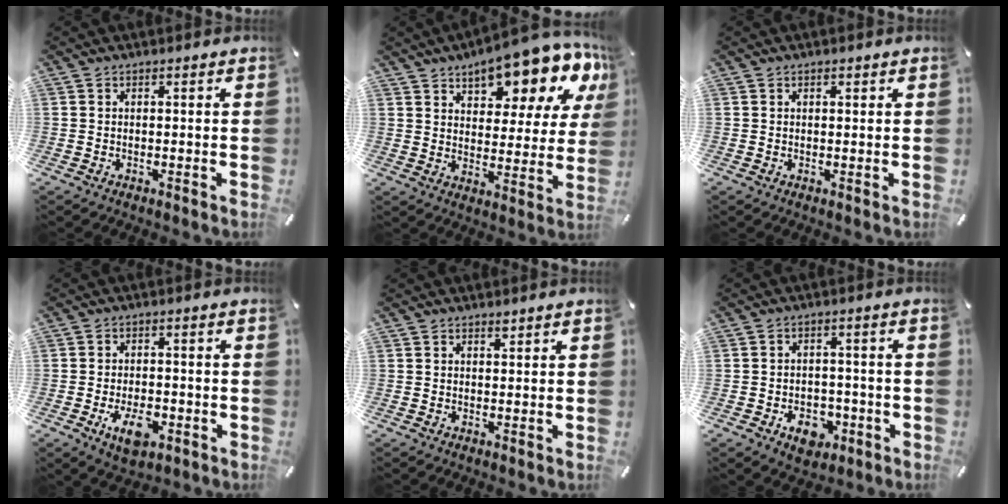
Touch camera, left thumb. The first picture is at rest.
{"total": 15.7, "force": [11.6, 6.2, 8.6], "torque": [-0.117, -0.082, 0.192]}
{"total": 0.7, "force": [0.3, 0.4, 0.5], "torque": [-0.009, 0.003, 0.005]}
{"total": 7.1, "force": [-2.9, 3.9, 5.2], "torque": [-0.098, 0.005, -0.051]}
{"total": 0.8, "force": [0.7, 0.4, 0.3], "torque": [0.002, -0.004, 0.011]}
{"total": 7.3, "force": [-3.3, 5.4, 3.8], "torque": [-0.053, 0.014, -0.057]}